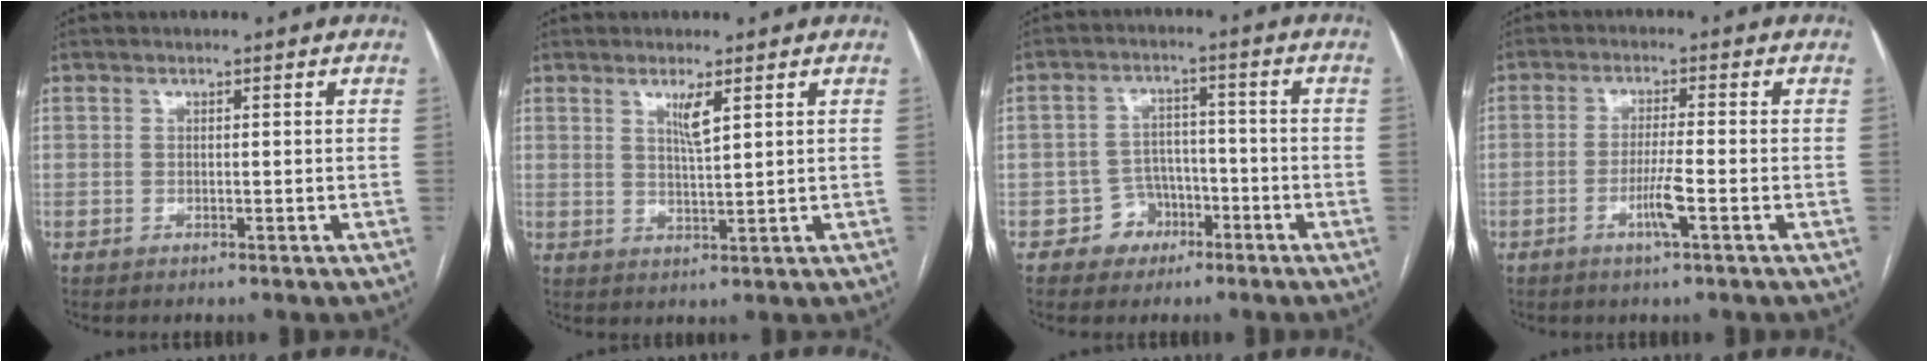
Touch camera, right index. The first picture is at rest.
{"total": 3.1, "force": [1.6, 0.1, 2.7], "torque": [-0.052, -0.007, 0.032]}
{"total": 5.0, "force": [-2.6, 4.2, 0.7], "torque": [0.000, 0.018, -0.037]}
{"total": 4.4, "force": [-1.8, -0.5, 4.0], "torque": [-0.078, -0.008, -0.036]}